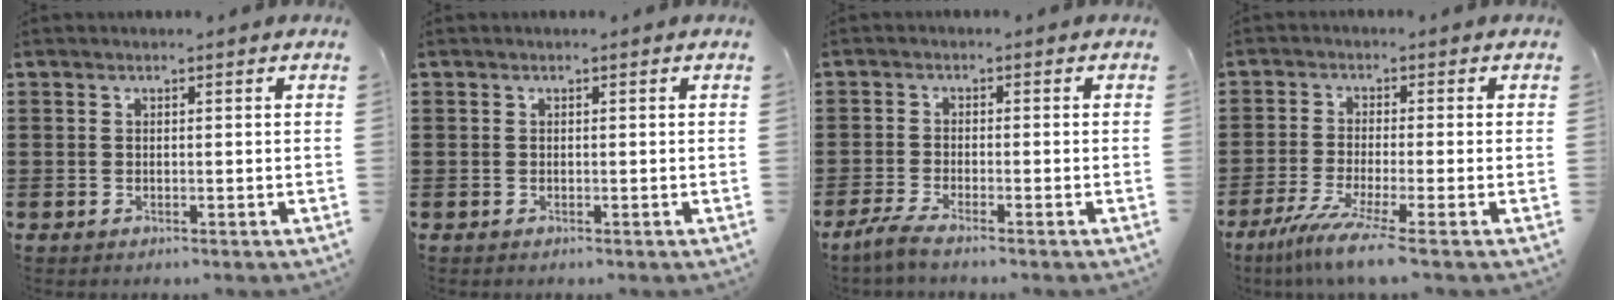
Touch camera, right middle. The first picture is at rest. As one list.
[{"total": 0.0}, {"total": 2.7, "force": [-2.2, -0.3, 1.5], "torque": [-0.041, -0.008, -0.044]}, {"total": 5.6, "force": [-3.9, -0.5, 4.0], "torque": [-0.087, -0.027, -0.073]}]